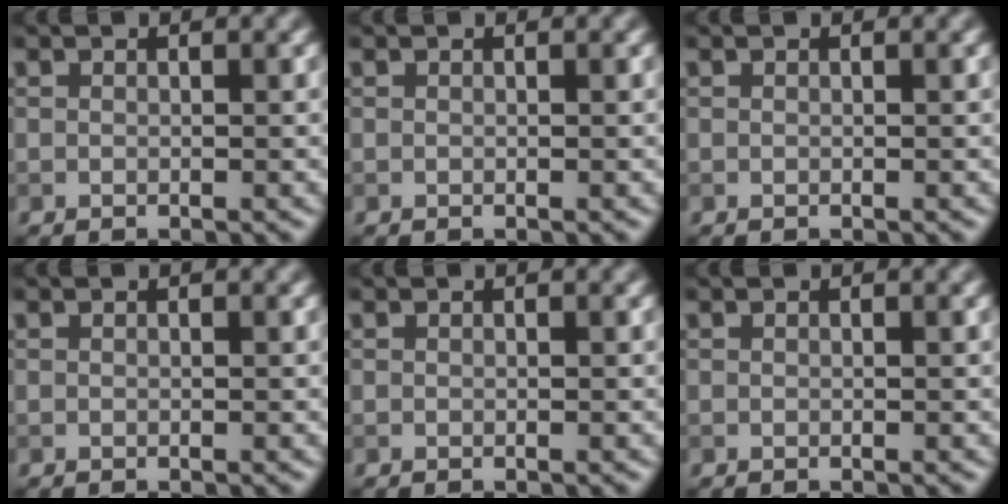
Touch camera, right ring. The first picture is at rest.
{"total": 0.0}
{"total": 0.0}
{"total": 0.0}
{"total": 0.0}
{"total": 0.0}